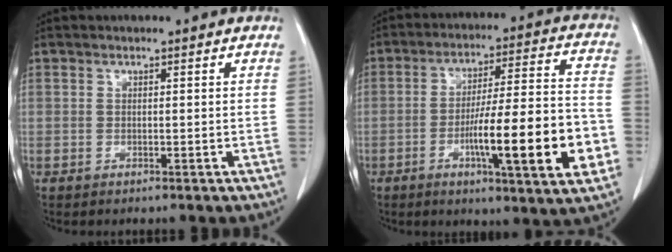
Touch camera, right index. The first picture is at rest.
{"total": 18.2, "force": [-5.2, 1.6, 17.3], "torque": [-0.239, 0.003, -0.074]}